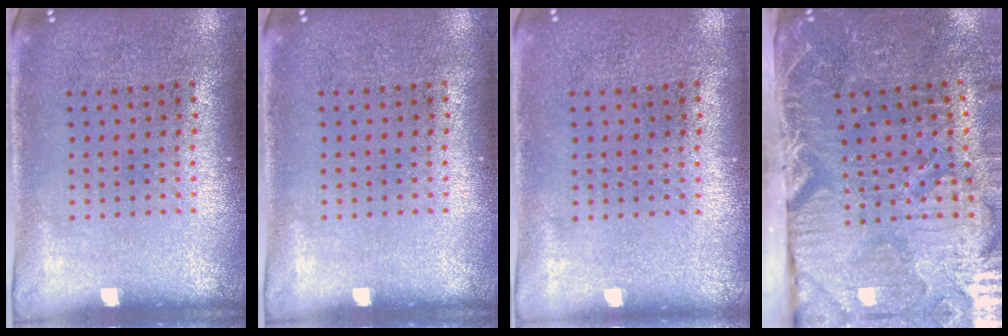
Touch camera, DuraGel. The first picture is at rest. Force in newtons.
{"total": 0.0}
{"total": 0.0}
{"total": 4.4, "press": 3.9, "slide": 1.9}